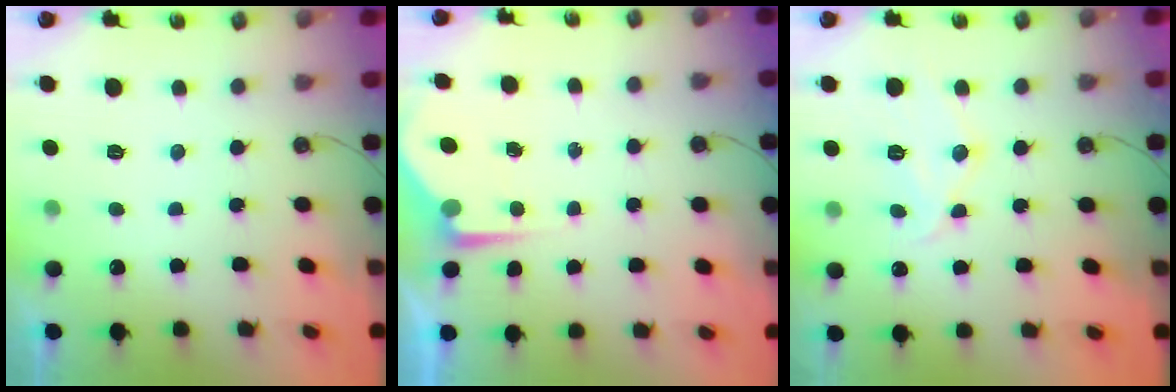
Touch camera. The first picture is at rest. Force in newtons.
{"total": 5.2, "press": 5.2, "slide": 0.4}
{"total": 11.4, "press": 11.3, "slide": 1.0}